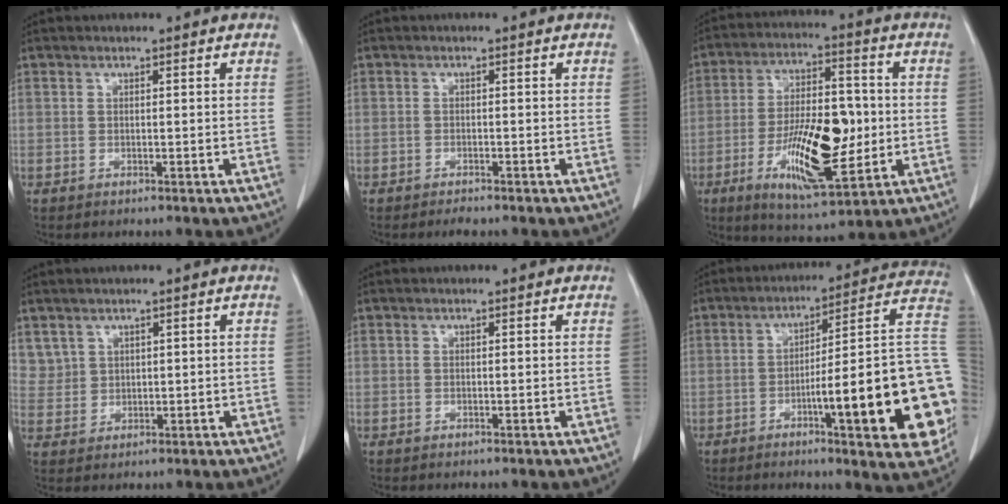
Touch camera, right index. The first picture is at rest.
{"total": 1.3, "force": [-1.2, 0.2, 0.5], "torque": [-0.011, -0.002, -0.017]}
{"total": 15.9, "force": [-3.1, 5.2, 14.8], "torque": [-0.264, -0.001, -0.047]}
{"total": 3.7, "force": [2.2, 2.9, 0.2], "torque": [0.002, 0.005, 0.052]}
{"total": 0.0}
{"total": 23.6, "force": [-5.3, 2.4, 22.9], "torque": [-0.215, 0.015, -0.067]}